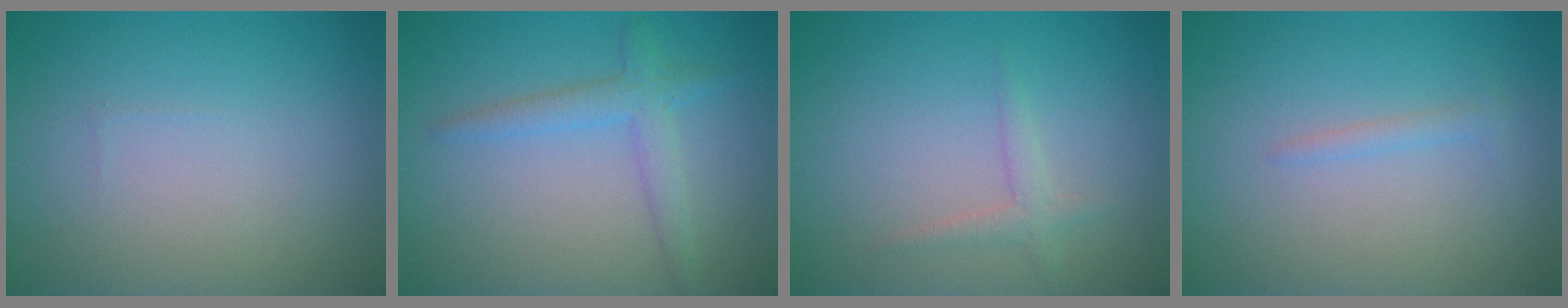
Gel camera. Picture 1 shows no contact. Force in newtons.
{"total": 2.5, "press": 2.5, "slide": 0.1}
{"total": 1.4, "press": 1.4, "slide": 0.0}
{"total": 0.9, "press": 0.9, "slide": 0.1}